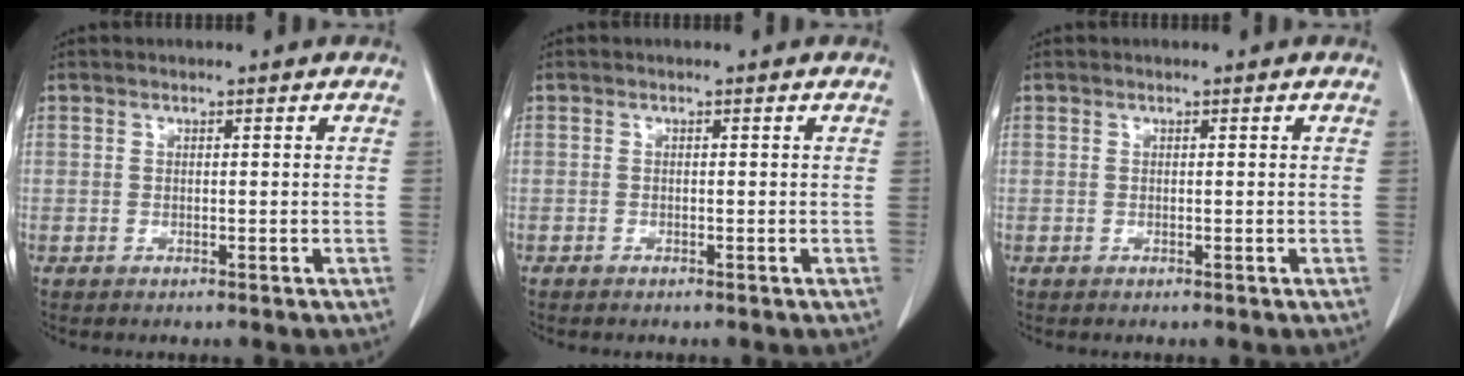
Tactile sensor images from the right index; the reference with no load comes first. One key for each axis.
{"total": 0.0}
{"total": 0.0}